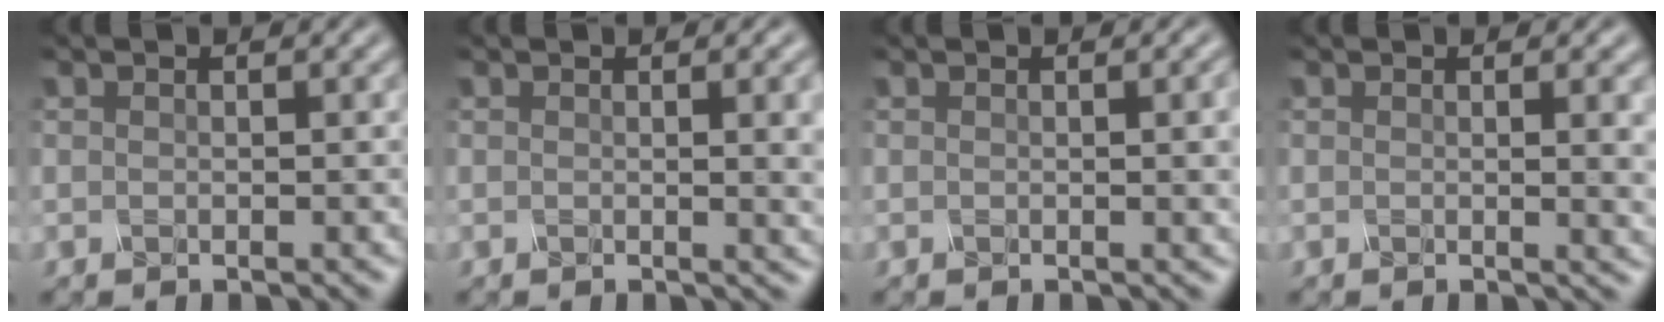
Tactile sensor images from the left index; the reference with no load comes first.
{"total": 4.3, "force": [0.4, 1.6, 4.0], "torque": [-0.030, 0.004, 0.006]}
{"total": 2.9, "force": [0.2, 0.9, 2.7], "torque": [-0.025, 0.004, -0.003]}
{"total": 3.5, "force": [0.3, 1.2, 3.2], "torque": [-0.025, 0.000, 0.003]}